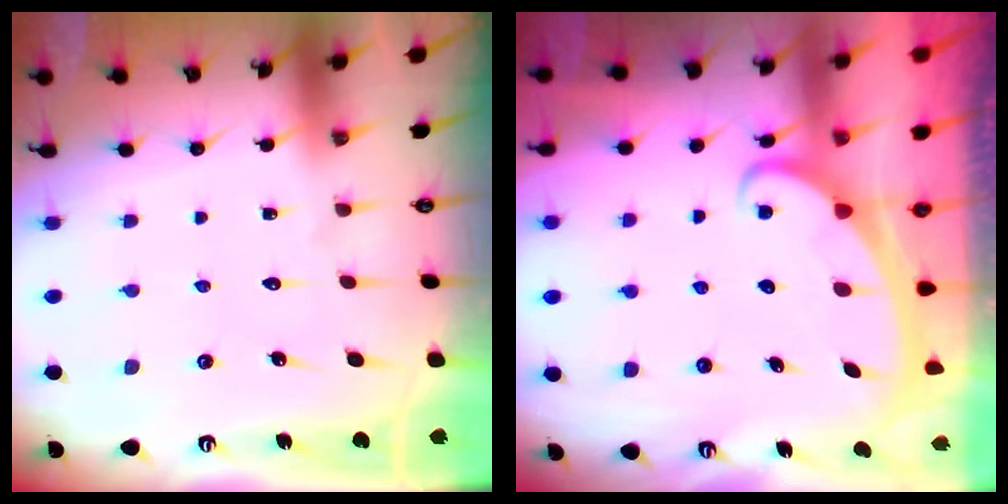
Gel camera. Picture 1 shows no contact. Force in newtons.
{"total": 2.4, "press": 2.4, "slide": 0.3}